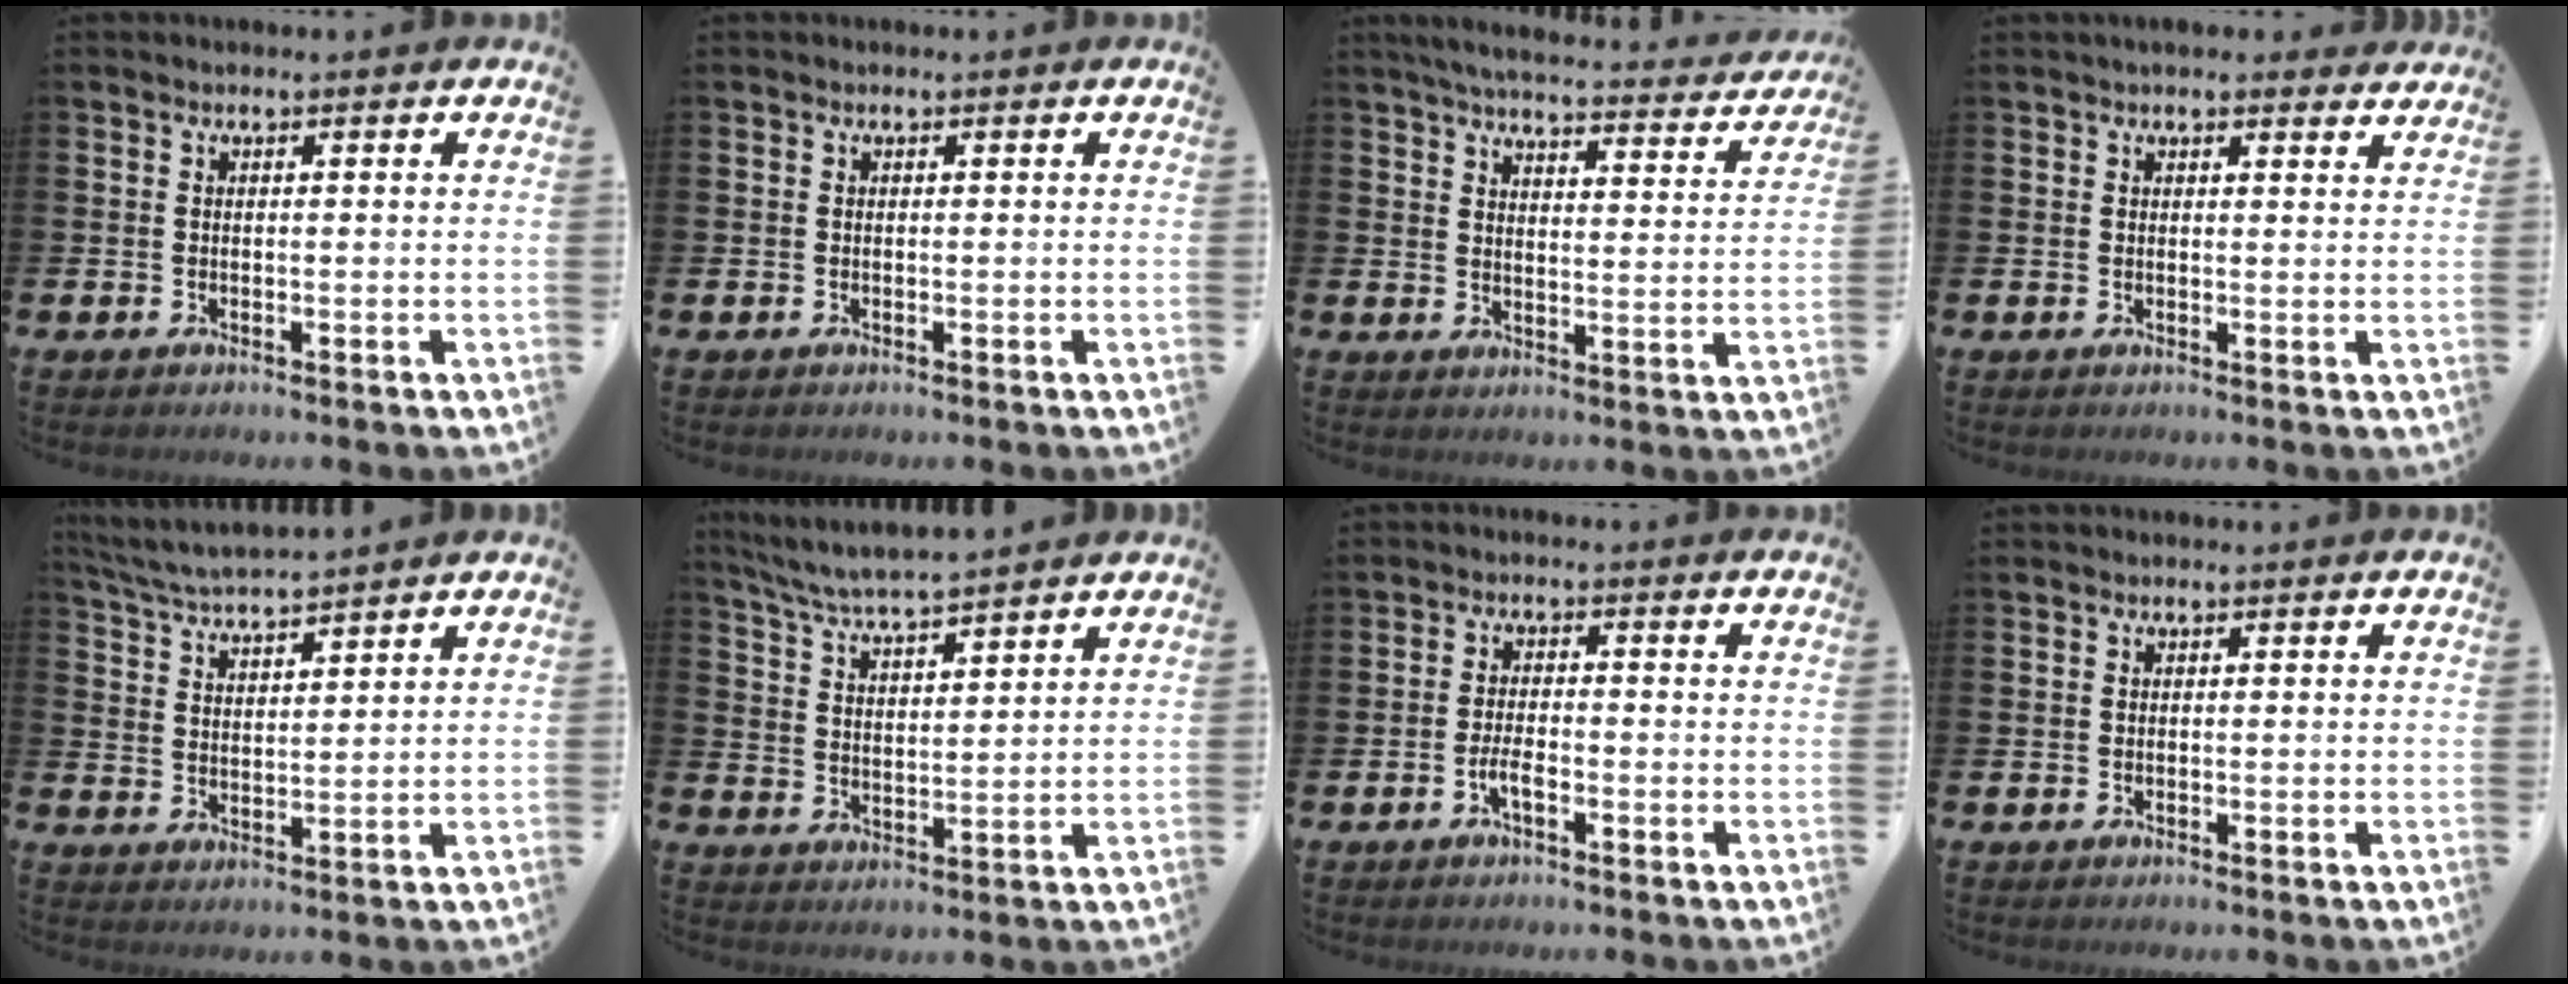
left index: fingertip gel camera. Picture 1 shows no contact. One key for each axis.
{"total": 0.0}
{"total": 5.2, "fx": 4.9, "fy": 0.6, "fz": 1.7, "tx": -0.051, "ty": -0.036, "tz": 0.081}
{"total": 2.4, "fx": 2.4, "fy": 0.4, "fz": 0.3, "tx": -0.011, "ty": -0.008, "tz": 0.044}
{"total": 4.9, "fx": 4.8, "fy": 0.0, "fz": 0.7, "tx": -0.035, "ty": -0.028, "tz": 0.085}
{"total": 6.0, "fx": 5.8, "fy": -0.1, "fz": 1.3, "tx": -0.048, "ty": -0.036, "tz": 0.103}
{"total": 2.4, "fx": -1.1, "fy": 0.8, "fz": 2.0, "tx": -0.041, "ty": 0.005, "tz": -0.020}
{"total": 0.0}